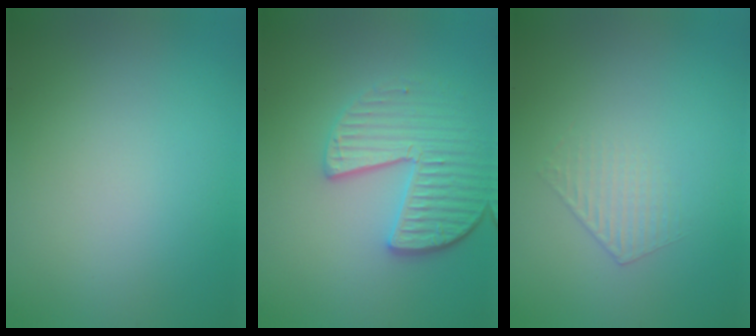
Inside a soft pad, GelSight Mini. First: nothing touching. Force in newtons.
{"total": 4.2, "press": 3.7, "slide": 2.0}
{"total": 1.0, "press": 0.4, "slide": 0.9}